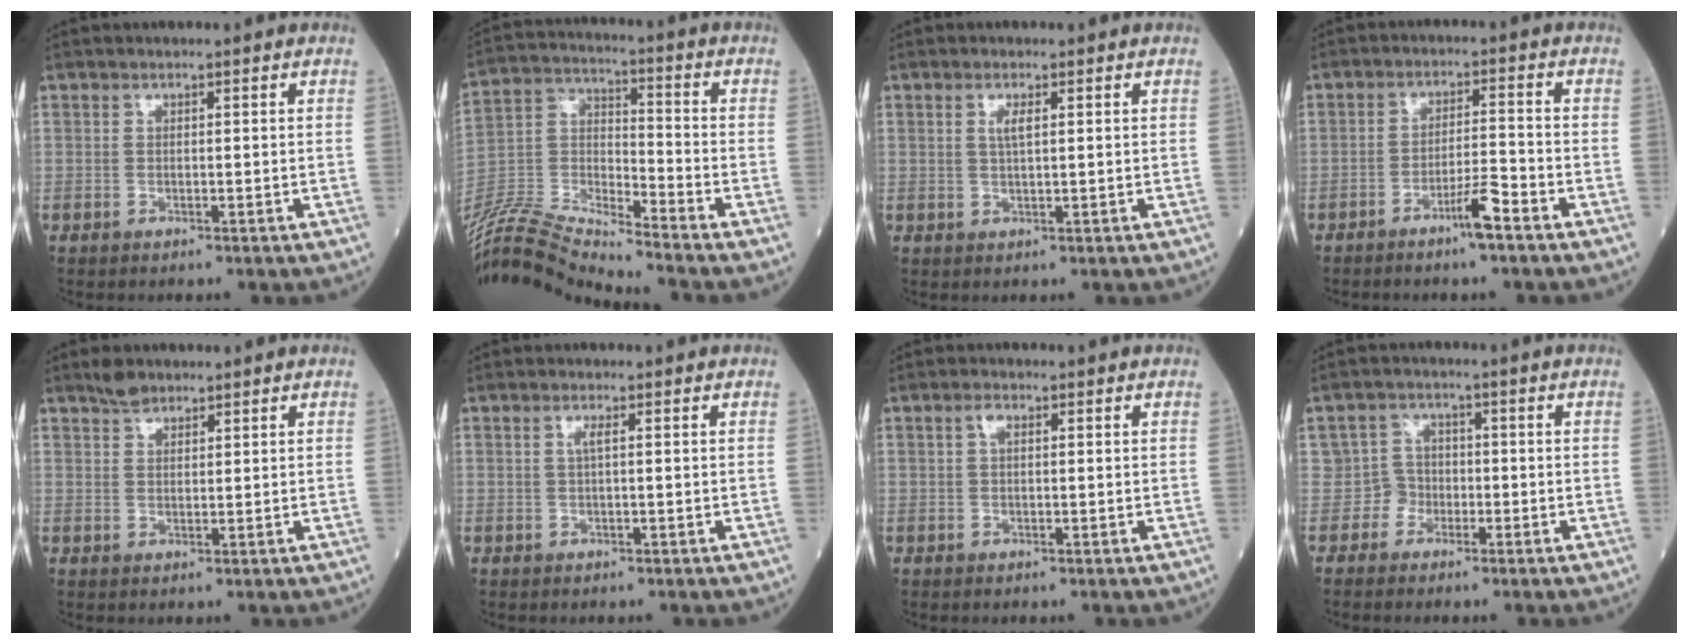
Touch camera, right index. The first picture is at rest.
{"total": 15.9, "force": [-15.3, -1.1, 4.1], "torque": [-0.086, 0.021, -0.292]}
{"total": 1.9, "force": [0.7, 0.3, 1.8], "torque": [-0.038, 0.000, 0.014]}
{"total": 4.7, "force": [-3.1, -0.1, 3.5], "torque": [-0.061, -0.003, -0.057]}
{"total": 2.6, "force": [2.2, 1.1, 0.7], "torque": [-0.017, 0.006, 0.040]}
{"total": 1.2, "force": [0.3, 0.0, 1.1], "torque": [-0.026, 0.002, 0.004]}
{"total": 1.5, "force": [0.5, 0.6, 1.2], "torque": [-0.026, 0.007, 0.009]}
{"total": 2.9, "force": [-1.4, 2.5, -0.4], "torque": [0.017, 0.014, -0.032]}